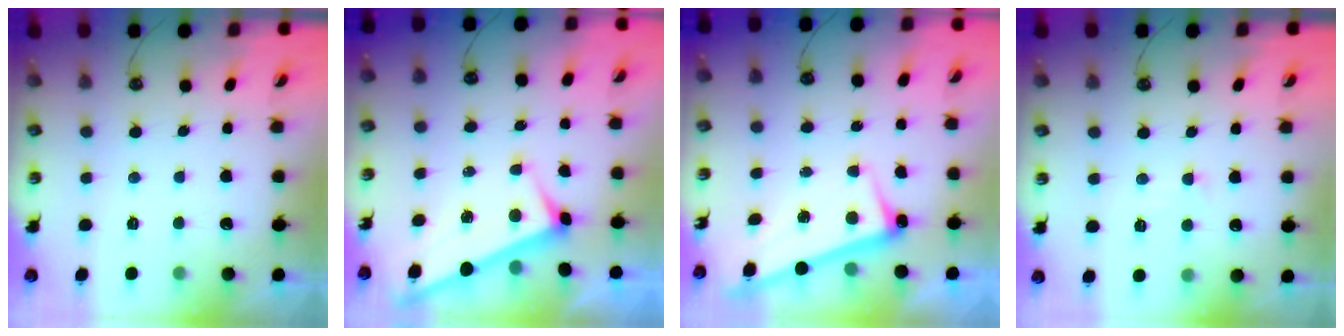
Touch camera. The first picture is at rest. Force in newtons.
{"total": 3.3, "press": 3.3, "slide": 0.0}
{"total": 2.5, "press": 2.5, "slide": 0.5}
{"total": 0.8, "press": 0.6, "slide": 0.6}